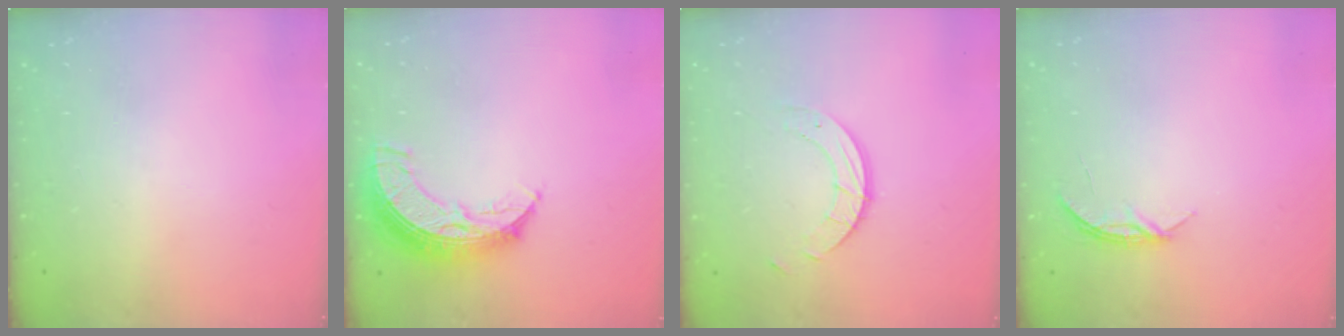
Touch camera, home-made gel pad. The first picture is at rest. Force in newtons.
{"total": 10.9, "press": 10.9, "slide": 0.9}
{"total": 4.9, "press": 4.9, "slide": 0.4}
{"total": 3.7, "press": 3.7, "slide": 0.4}